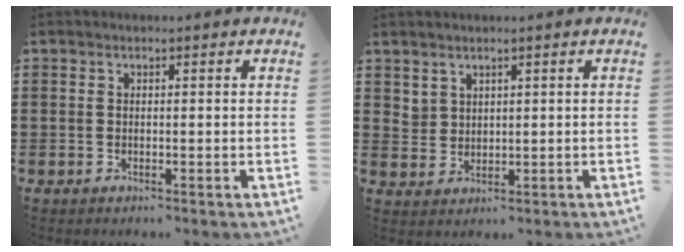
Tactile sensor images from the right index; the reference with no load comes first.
{"total": 2.4, "force": [1.8, 1.6, 0.3], "torque": [-0.013, 0.005, 0.036]}